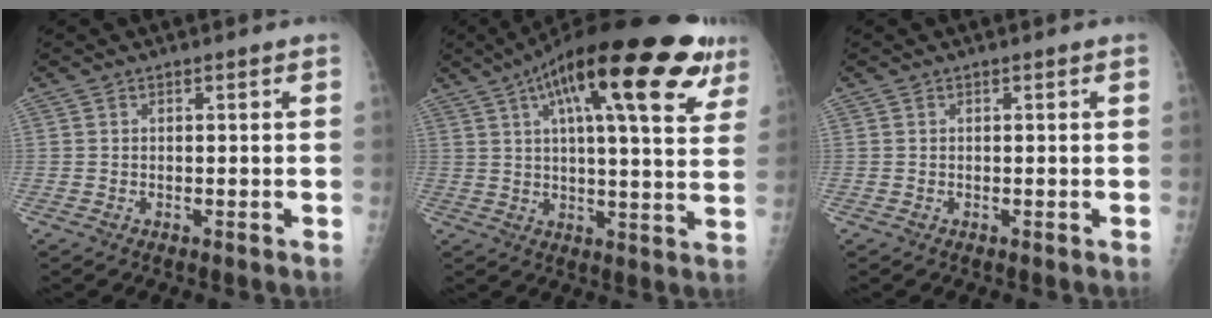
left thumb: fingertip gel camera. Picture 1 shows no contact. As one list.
[{"total": 26.2, "force": [13.2, 7.4, 21.4], "torque": [-0.304, 0.003, 0.189]}, {"total": 0.0}]